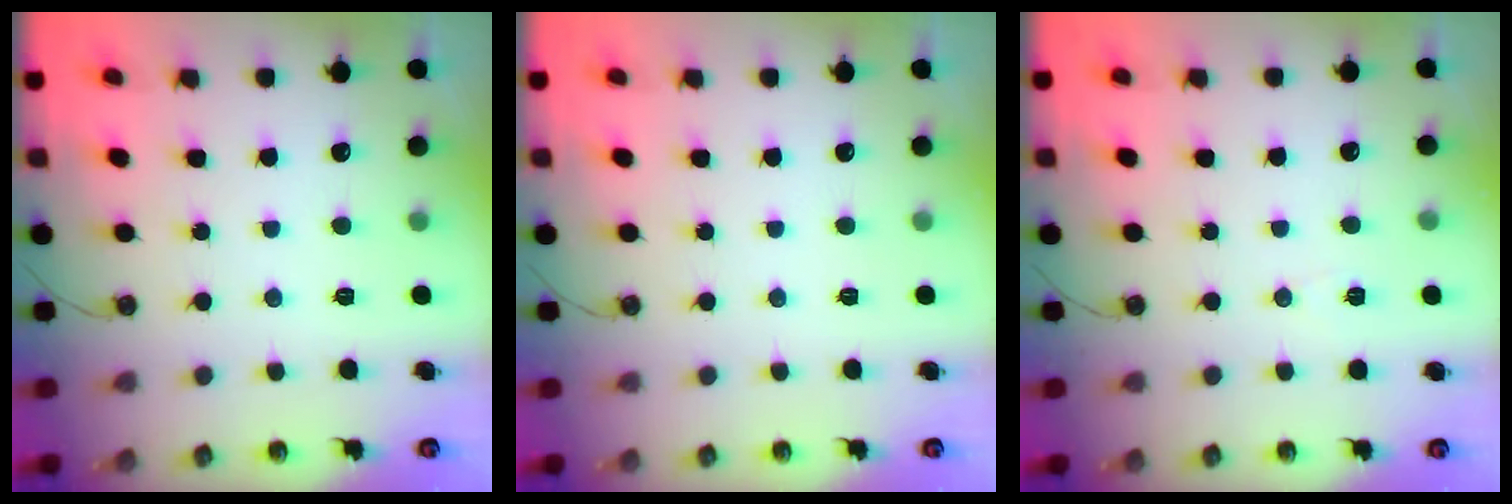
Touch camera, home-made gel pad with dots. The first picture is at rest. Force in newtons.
{"total": 0.0}
{"total": 3.6, "press": 2.7, "slide": 2.4}